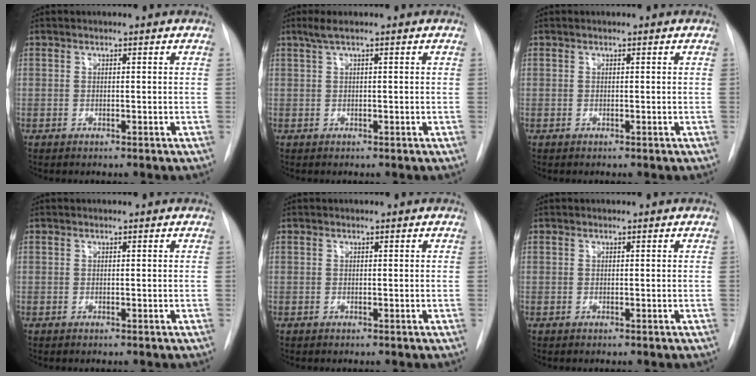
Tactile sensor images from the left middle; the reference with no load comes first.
{"total": 1.9, "force": [0.9, 0.0, 1.6], "torque": [-0.045, 0.018, 0.022]}
{"total": 0.0}
{"total": 0.0}
{"total": 0.0}
{"total": 0.0}